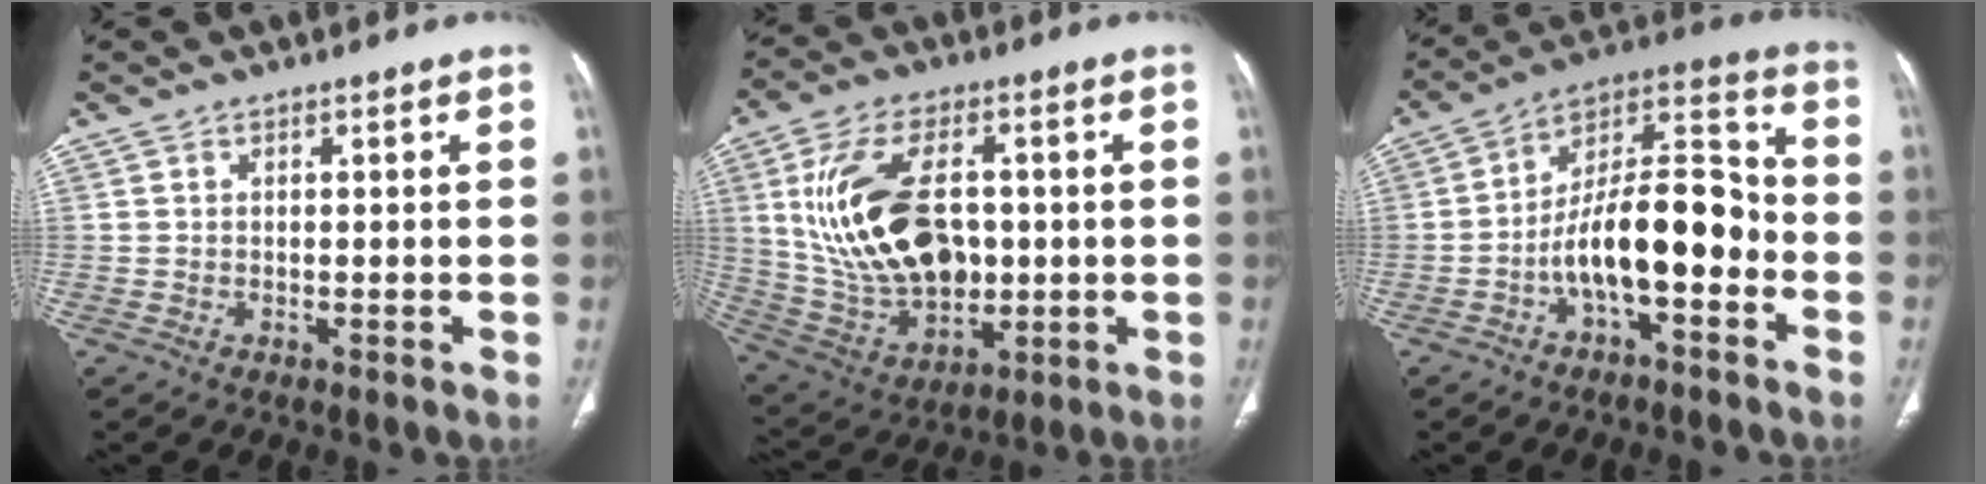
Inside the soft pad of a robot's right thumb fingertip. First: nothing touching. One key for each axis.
{"total": 21.0, "fx": 2.2, "fy": 12.7, "fz": 16.5, "tx": -0.298, "ty": -0.008, "tz": 0.056}
{"total": 16.2, "fx": -4.7, "fy": 7.0, "fz": 13.8, "tx": -0.219, "ty": 0.067, "tz": -0.082}